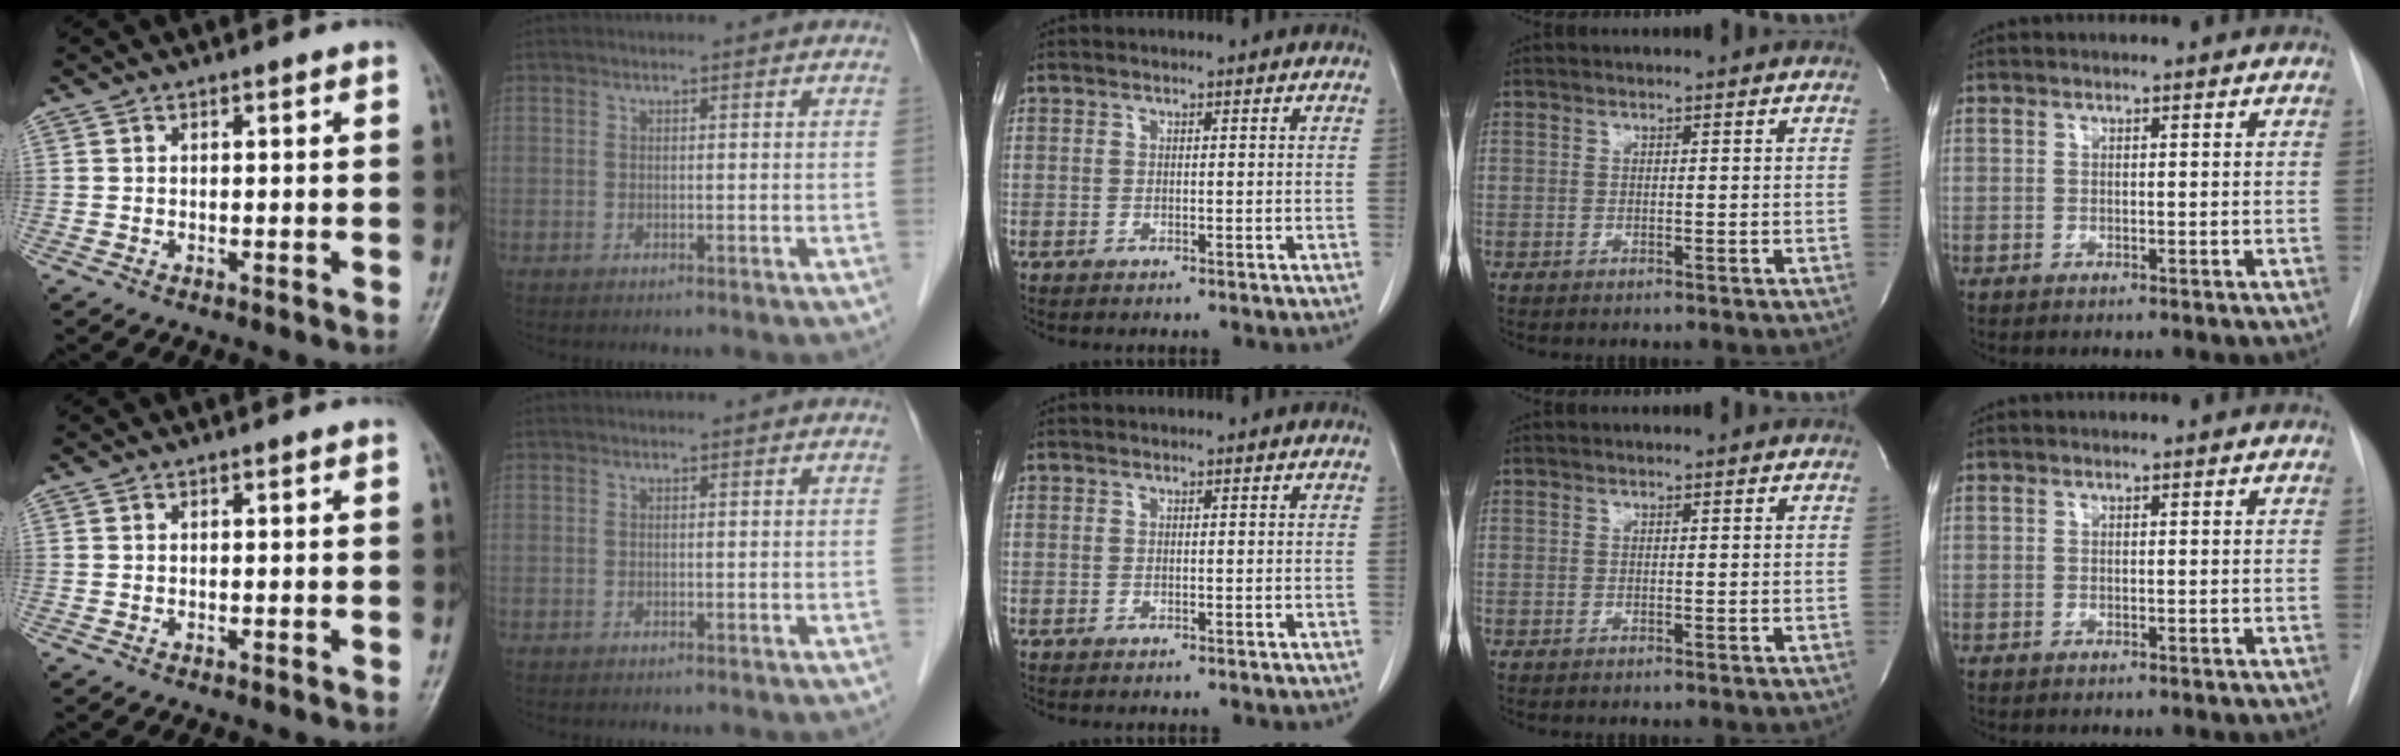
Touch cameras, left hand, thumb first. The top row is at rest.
{}